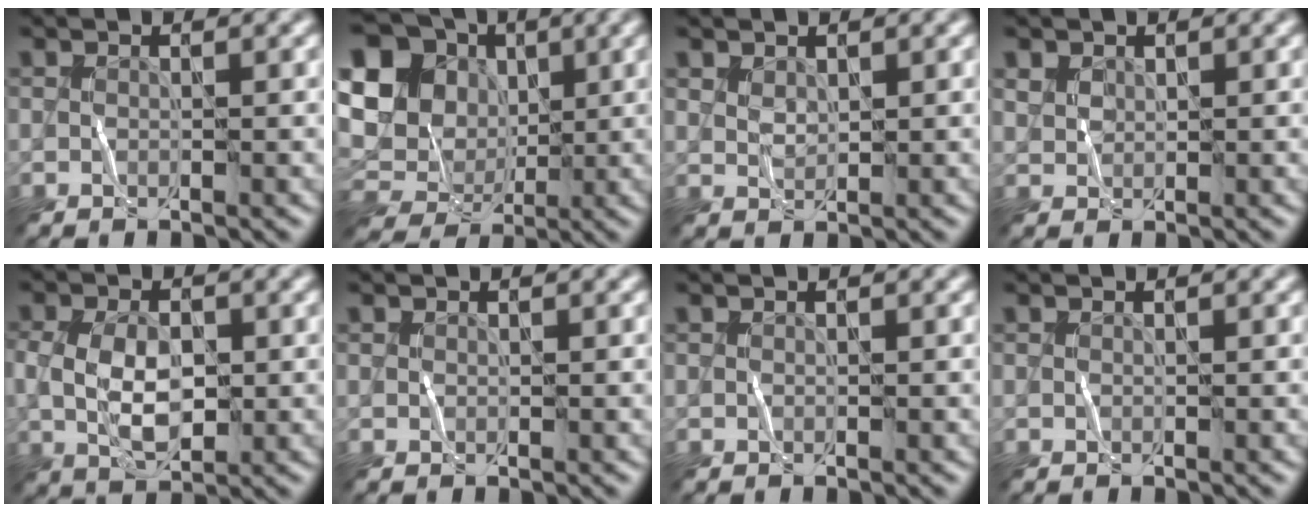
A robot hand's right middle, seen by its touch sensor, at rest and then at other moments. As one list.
[{"total": 13.7, "force": [3.5, 11.8, 6.0], "torque": [-0.172, 0.020, 0.053]}, {"total": 0.9, "force": [0.8, 0.4, 0.1], "torque": [-0.005, 0.000, 0.018]}, {"total": 1.0, "force": [0.8, 0.6, -0.2], "torque": [0.000, 0.003, 0.015]}, {"total": 4.7, "force": [-0.1, 2.9, 3.7], "torque": [-0.084, -0.001, -0.001]}, {"total": 0.0}, {"total": 0.0}, {"total": 0.0}]